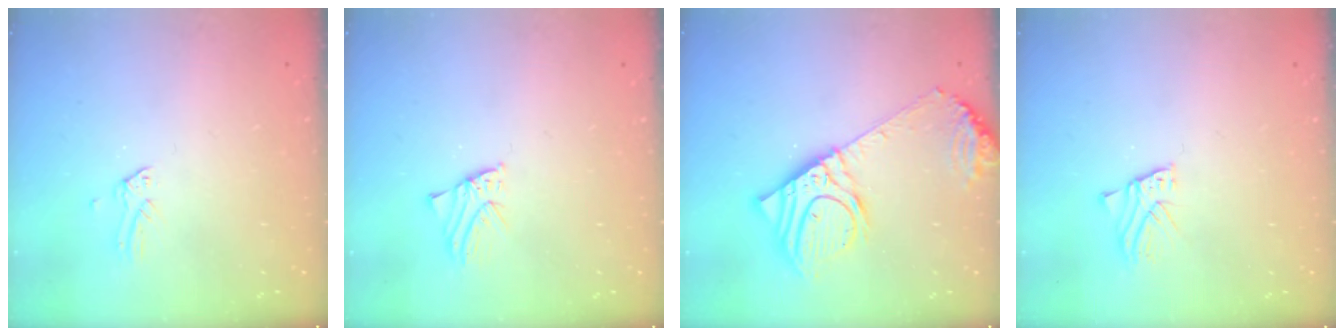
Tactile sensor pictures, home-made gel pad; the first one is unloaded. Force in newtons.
{"total": 0.9, "press": 0.9, "slide": 0.0}
{"total": 17.3, "press": 17.0, "slide": 3.6}
{"total": 2.2, "press": 2.2, "slide": 0.2}